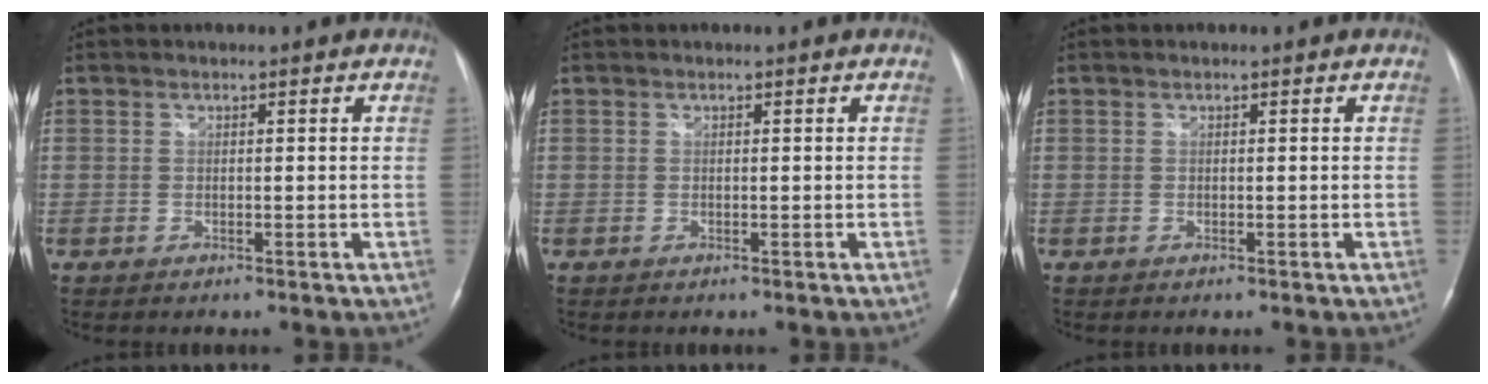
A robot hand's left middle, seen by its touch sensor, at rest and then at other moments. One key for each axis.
{"total": 0.0}
{"total": 0.0}